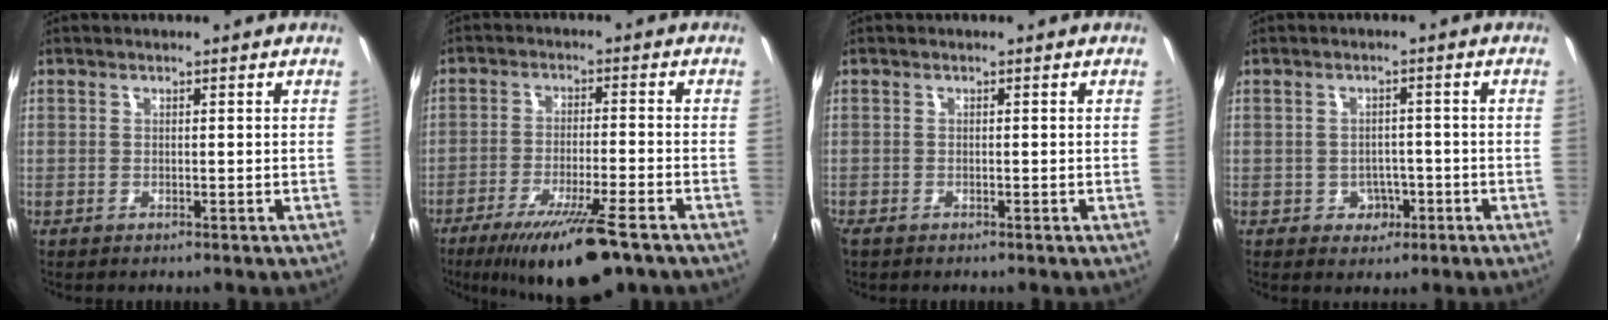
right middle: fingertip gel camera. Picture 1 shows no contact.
{"total": 13.7, "force": [-9.5, 1.9, 9.6], "torque": [-0.177, -0.036, -0.157]}
{"total": 1.1, "force": [-0.9, 0.6, 0.3], "torque": [-0.009, -0.006, -0.020]}
{"total": 3.6, "force": [-1.4, 3.2, 1.0], "torque": [-0.023, 0.005, -0.013]}